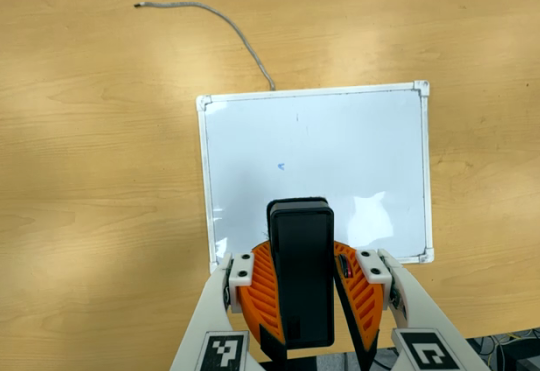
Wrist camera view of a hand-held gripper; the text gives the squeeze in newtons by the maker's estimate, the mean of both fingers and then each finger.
{"total": 9.7, "left": 9.8, "right": 9.6}